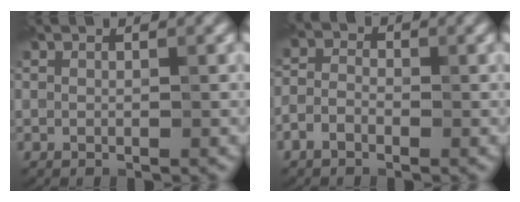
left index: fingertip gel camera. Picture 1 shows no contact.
{"total": 2.2, "force": [-1.2, 1.4, 1.2], "torque": [-0.023, 0.004, -0.035]}